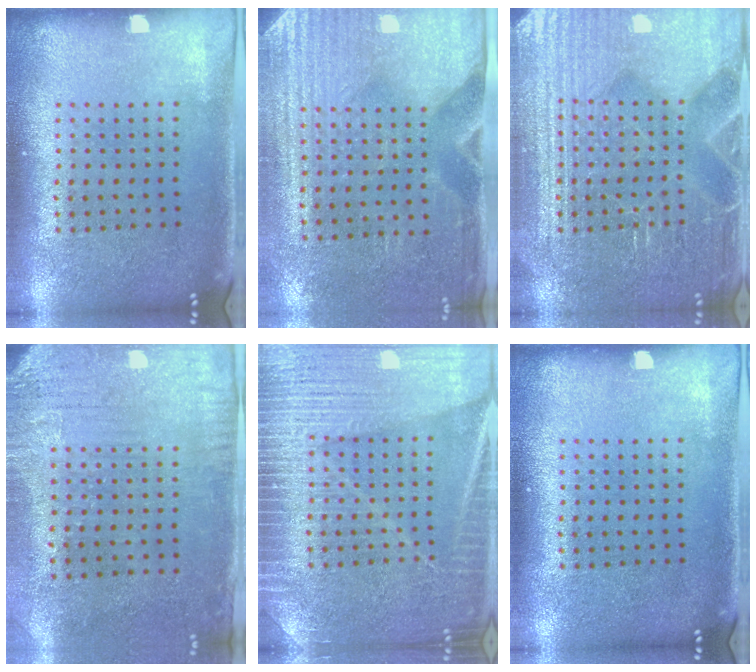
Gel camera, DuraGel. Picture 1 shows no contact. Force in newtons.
{"total": 3.1, "press": 2.7, "slide": 1.5}
{"total": 4.5, "press": 4.4, "slide": 0.9}
{"total": 3.2, "press": 2.5, "slide": 1.9}
{"total": 6.1, "press": 6.1, "slide": 0.9}
{"total": 0.0}